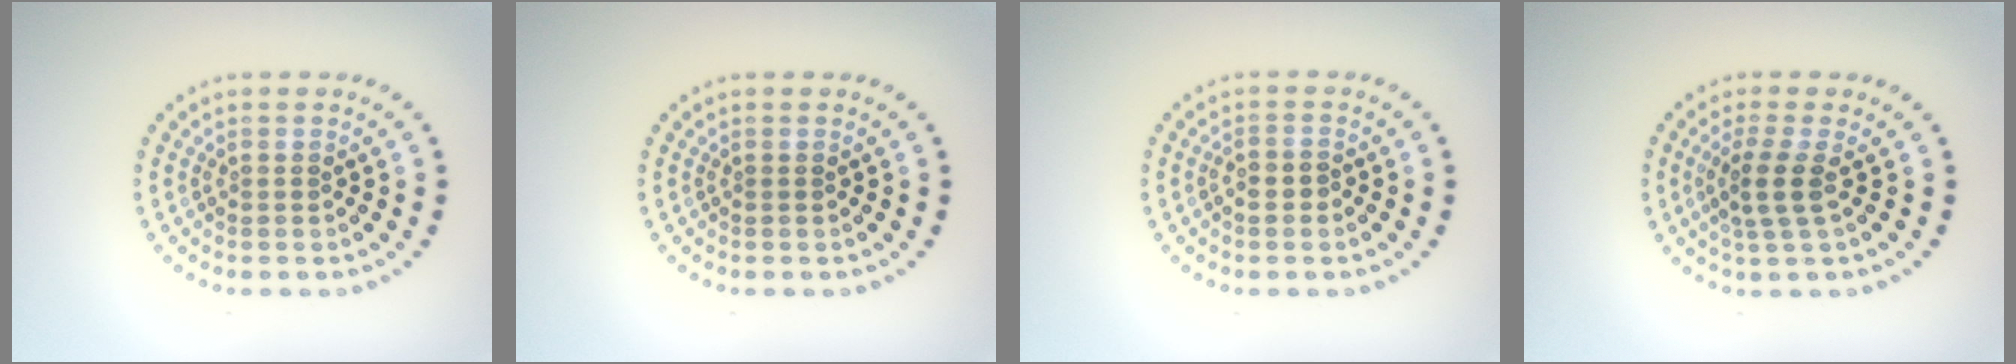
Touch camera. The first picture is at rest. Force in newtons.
{"total": 0.0}
{"total": 1.5, "press": 1.3, "slide": 0.6}
{"total": 2.7, "press": 2.1, "slide": 1.6}